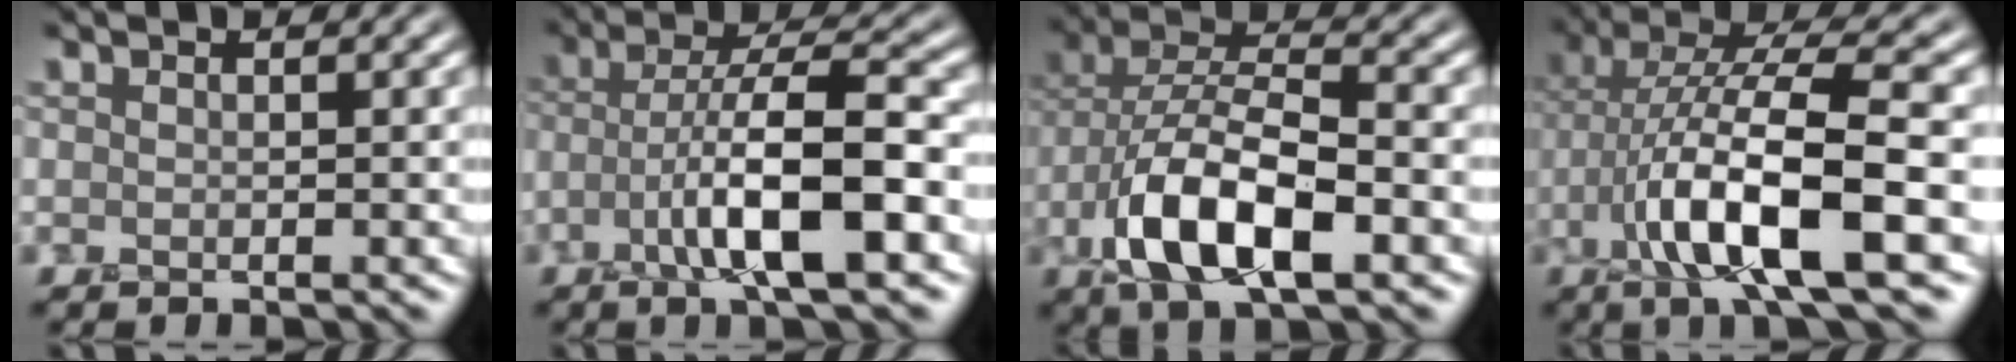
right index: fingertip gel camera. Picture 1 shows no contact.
{"total": 8.4, "force": [-2.9, 2.5, 7.4], "torque": [-0.129, 0.018, -0.051]}
{"total": 8.9, "force": [-2.9, 4.4, 7.1], "torque": [-0.141, 0.009, -0.056]}
{"total": 9.7, "force": [-1.1, 3.0, 9.2], "torque": [-0.176, 0.016, -0.022]}